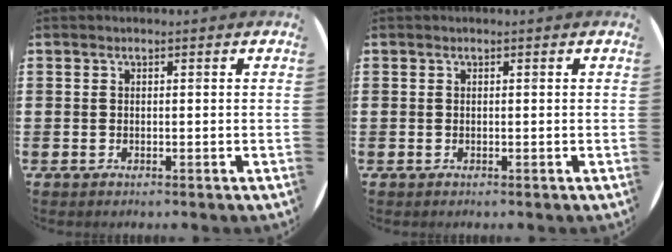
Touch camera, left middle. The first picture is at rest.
{"total": 0.0}